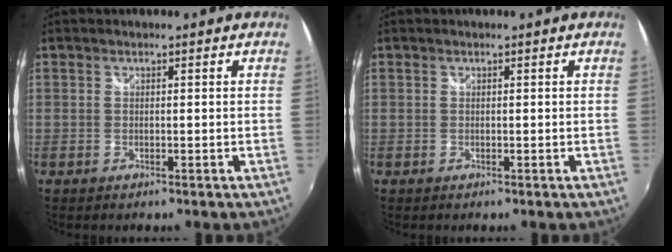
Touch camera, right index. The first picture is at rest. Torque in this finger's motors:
{"motor_torque": [0.00, 0.00, 0.00, 0.00]}